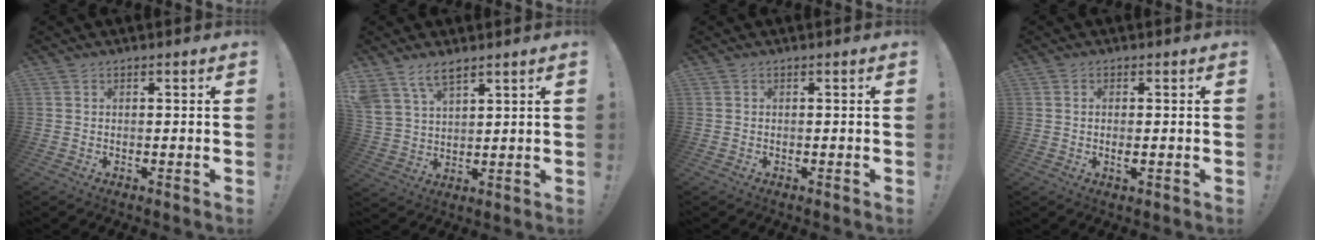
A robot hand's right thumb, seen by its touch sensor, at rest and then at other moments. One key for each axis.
{"total": 7.8, "fx": 5.9, "fy": 3.6, "fz": 3.7, "tx": -0.075, "ty": -0.023, "tz": 0.115}
{"total": 0.0}
{"total": 2.5, "fx": -0.2, "fy": 1.0, "fz": 2.3, "tx": -0.030, "ty": -0.003, "tz": -0.006}